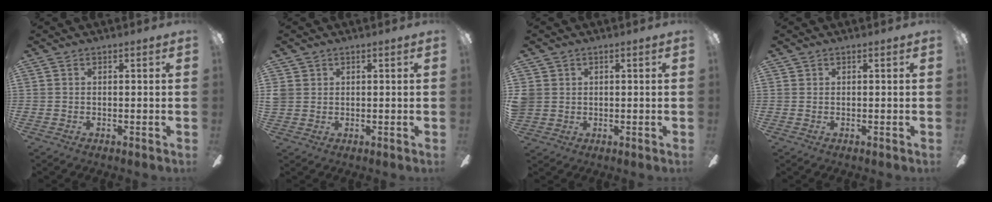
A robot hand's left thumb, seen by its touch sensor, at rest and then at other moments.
{"total": 2.5, "force": [0.9, 2.2, 0.6], "torque": [-0.015, 0.005, 0.019]}
{"total": 3.2, "force": [0.7, 3.1, 0.7], "torque": [-0.018, 0.007, 0.016]}
{"total": 0.0}